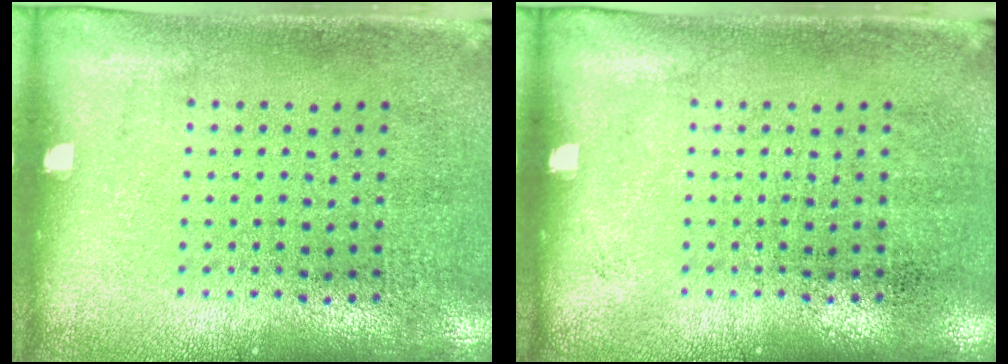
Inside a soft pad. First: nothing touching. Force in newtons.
{"total": 0.0}